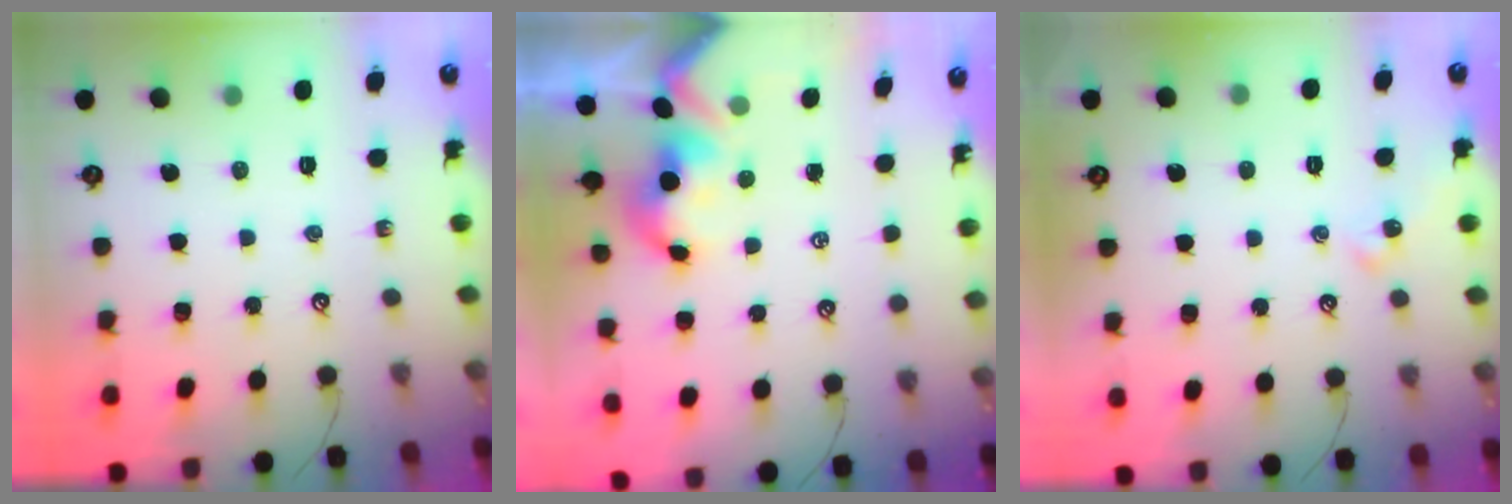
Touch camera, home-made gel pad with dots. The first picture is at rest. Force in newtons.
{"total": 1.2, "press": 1.2, "slide": 0.1}
{"total": 1.3, "press": 1.2, "slide": 0.4}